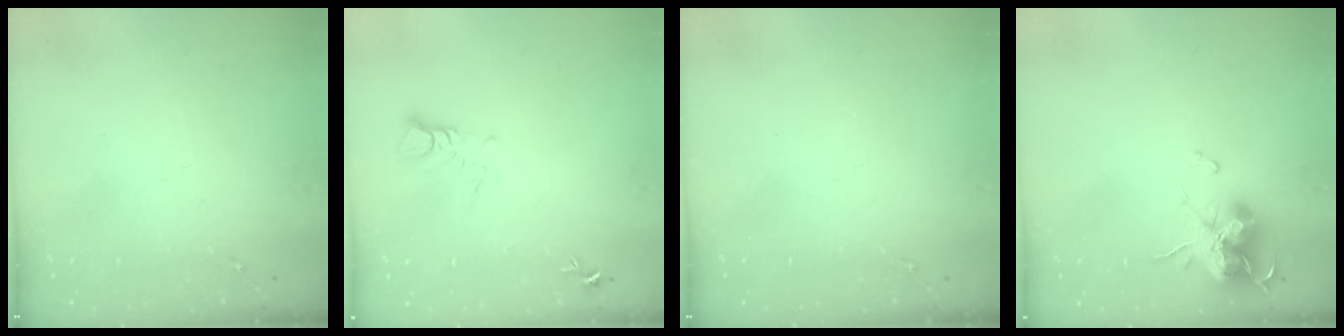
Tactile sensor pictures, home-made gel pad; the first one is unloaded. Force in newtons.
{"total": 3.8, "press": 3.7, "slide": 0.2}
{"total": 0.0}
{"total": 15.2, "press": 15.1, "slide": 2.0}